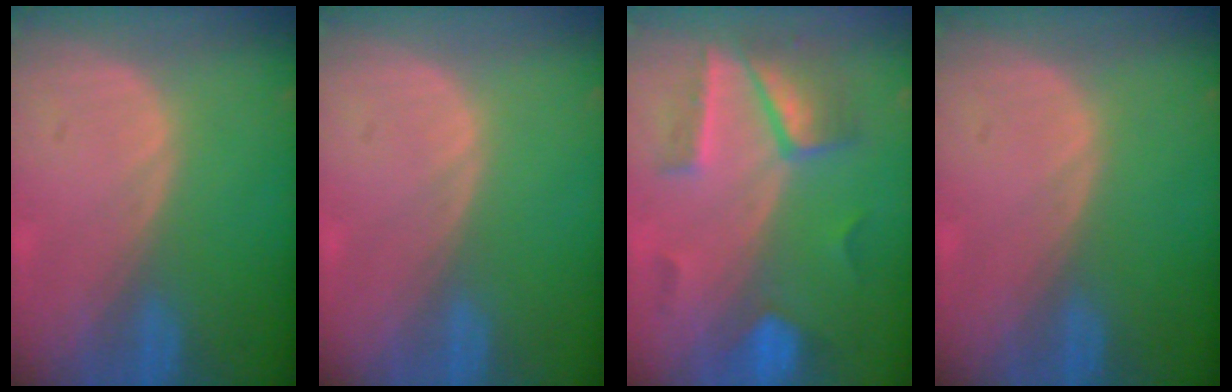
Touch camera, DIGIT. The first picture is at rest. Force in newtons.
{"total": 0.0}
{"total": 7.3, "press": 7.2, "slide": 0.7}
{"total": 0.0}